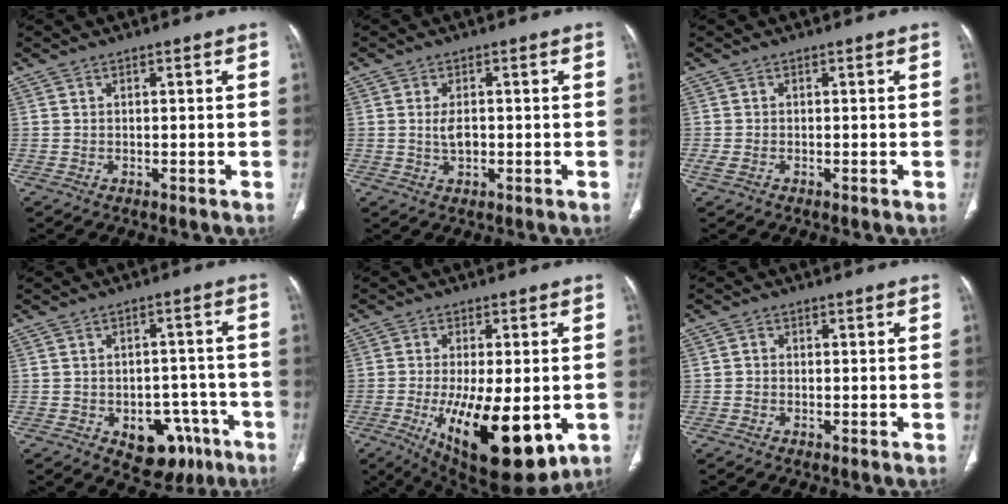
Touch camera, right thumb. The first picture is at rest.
{"total": 3.1, "force": [-0.1, 1.7, 2.6], "torque": [-0.050, -0.001, 0.001]}
{"total": 1.5, "force": [-0.6, 0.8, 1.1], "torque": [-0.034, -0.002, -0.012]}
{"total": 10.9, "force": [-5.3, 7.2, 6.2], "torque": [-0.043, 0.040, -0.060]}
{"total": 19.2, "force": [-5.4, 7.6, 16.8], "torque": [-0.259, -0.021, -0.060]}
{"total": 1.1, "force": [-0.2, 1.0, 0.4], "torque": [-0.002, 0.003, -0.007]}